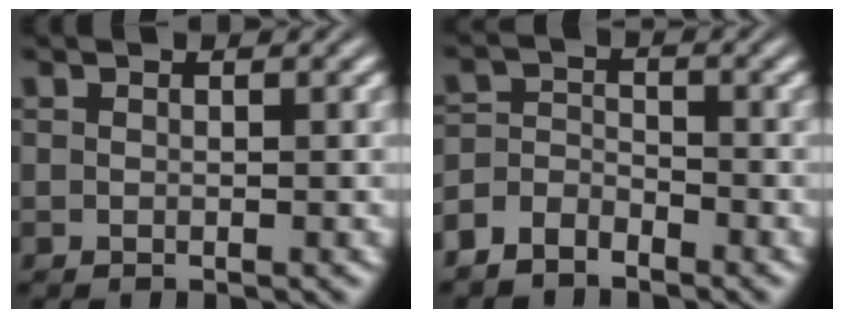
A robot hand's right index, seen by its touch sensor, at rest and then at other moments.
{"total": 3.9, "force": [-2.8, 2.5, 1.1], "torque": [-0.013, -0.015, -0.047]}